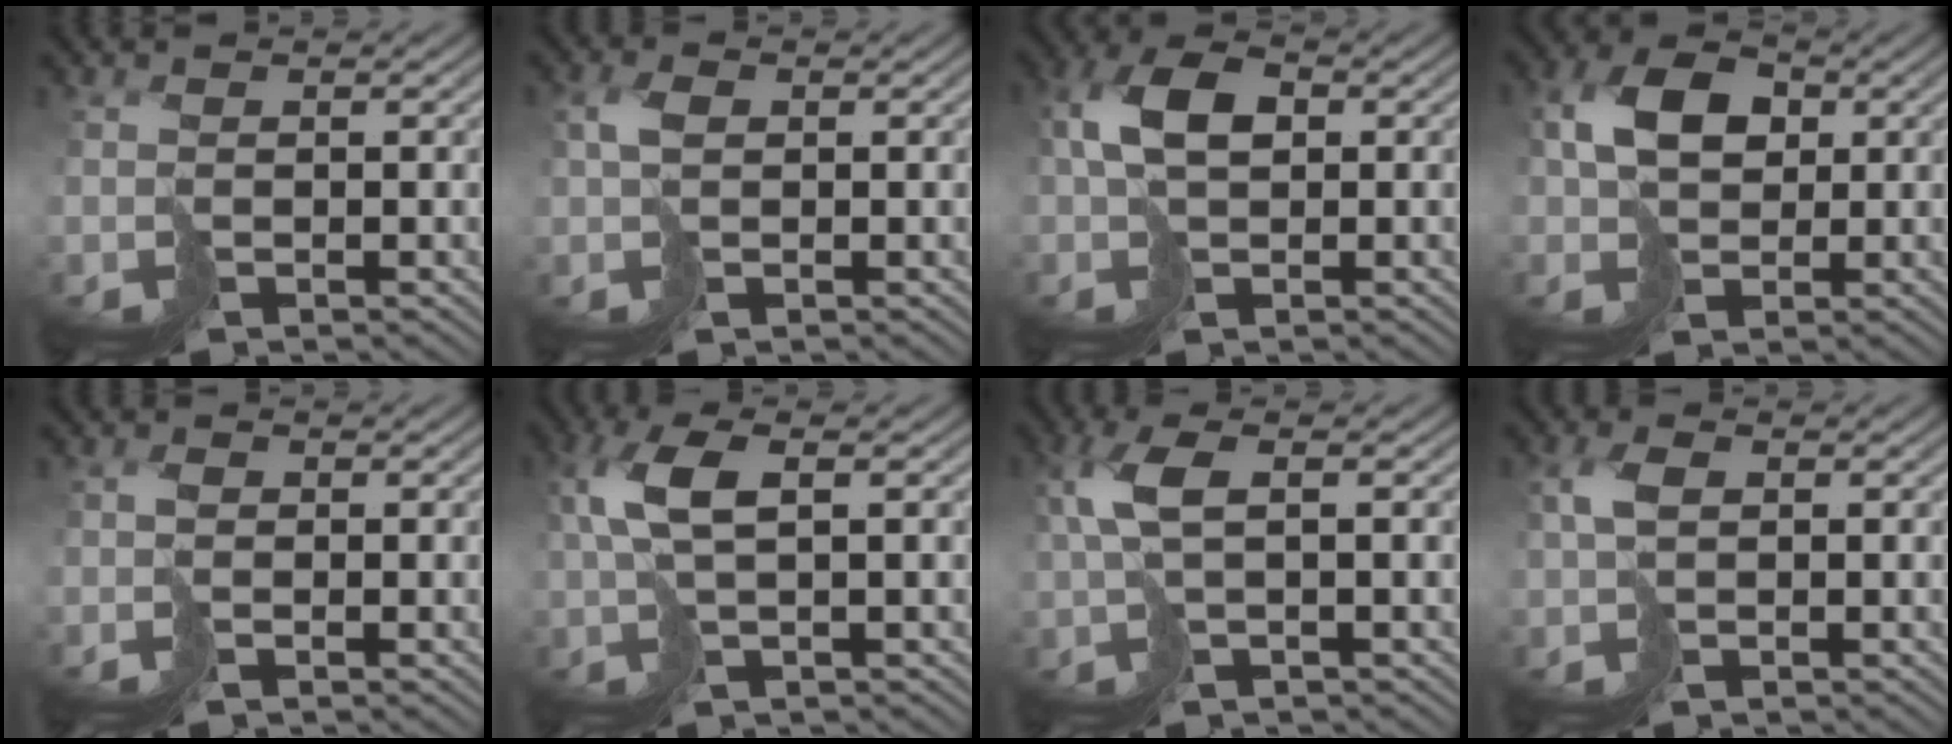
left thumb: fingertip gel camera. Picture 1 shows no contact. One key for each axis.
{"total": 2.3, "fx": 0.5, "fy": 1.3, "fz": 1.8, "tx": -0.043, "ty": 0.002, "tz": 0.009}
{"total": 6.2, "fx": 0.6, "fy": 3.5, "fz": 5.1, "tx": -0.103, "ty": 0.015, "tz": 0.006}
{"total": 6.6, "fx": 1.5, "fy": 4.7, "fz": 4.4, "tx": -0.098, "ty": 0.008, "tz": 0.022}
{"total": 1.5, "fx": -0.3, "fy": 0.8, "fz": 1.2, "tx": -0.027, "ty": 0.002, "tz": -0.008}
{"total": 6.3, "fx": 1.5, "fy": 2.2, "fz": 5.7, "tx": -0.122, "ty": 0.017, "tz": 0.026}
{"total": 5.4, "fx": 1.3, "fy": 1.8, "fz": 4.9, "tx": -0.106, "ty": 0.015, "tz": 0.023}
{"total": 2.7, "fx": 0.6, "fy": 1.5, "fz": 2.2, "tx": -0.053, "ty": 0.004, "tz": 0.010}